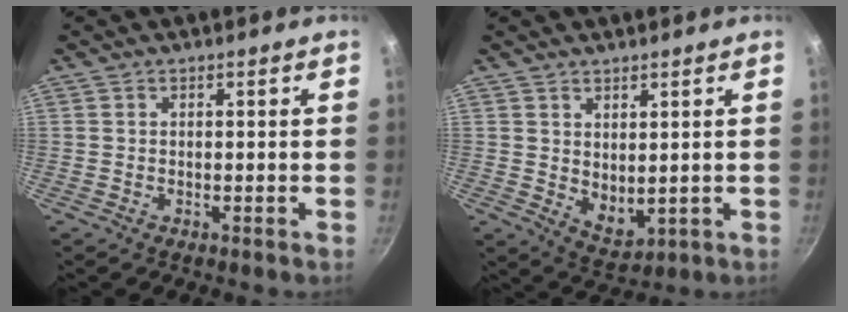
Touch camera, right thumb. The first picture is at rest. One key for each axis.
{"total": 5.4, "fx": 1.8, "fy": 3.2, "fz": 4.0, "tx": -0.050, "ty": -0.025, "tz": 0.041}